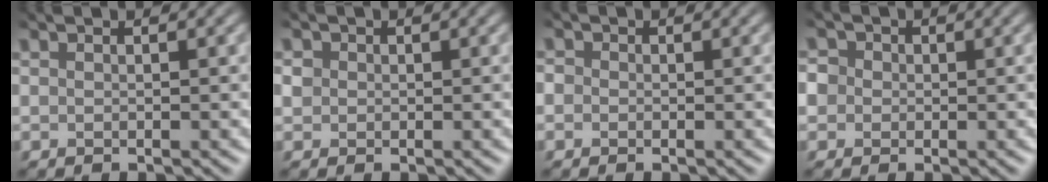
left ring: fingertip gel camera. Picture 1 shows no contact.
{"total": 2.1, "force": [-1.2, -0.5, -1.7], "torque": [0.003, -0.011, -0.004]}
{"total": 2.6, "force": [-1.7, -0.7, -1.8], "torque": [0.013, -0.013, -0.014]}
{"total": 2.6, "force": [-1.8, 0.1, -2.0], "torque": [0.015, -0.016, -0.019]}